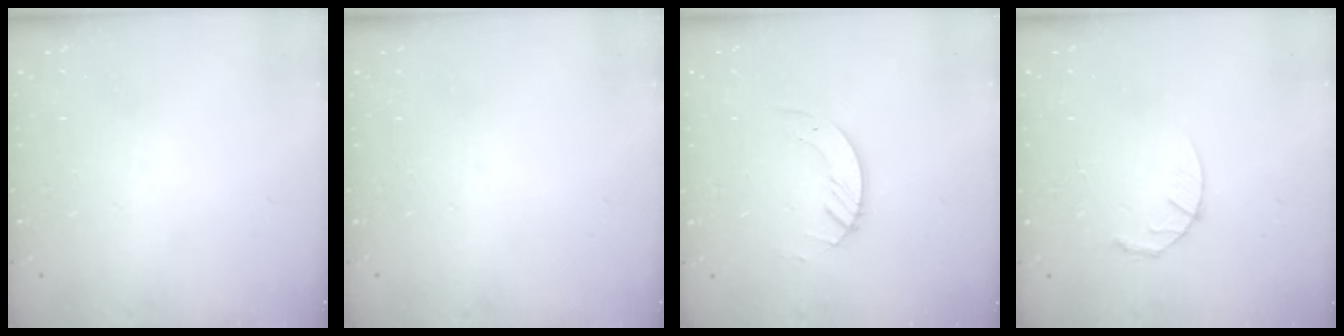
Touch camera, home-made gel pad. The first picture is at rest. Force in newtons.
{"total": 0.0}
{"total": 3.7, "press": 3.7, "slide": 0.4}
{"total": 4.3, "press": 4.3, "slide": 0.7}